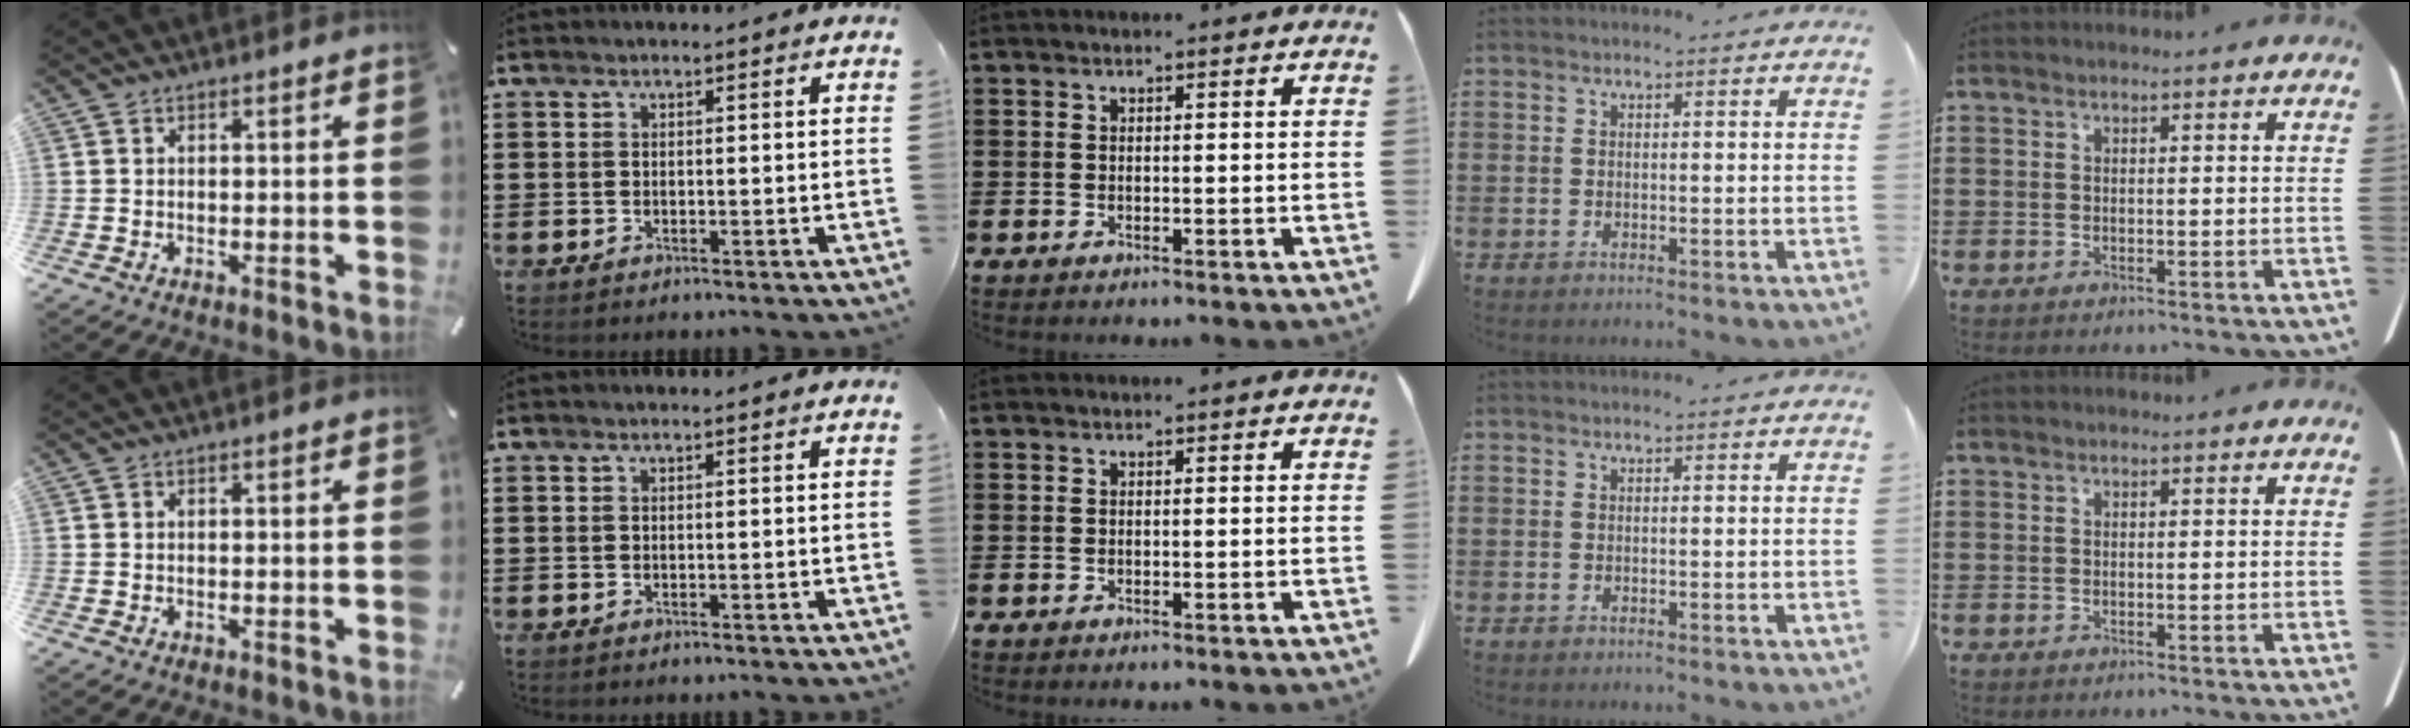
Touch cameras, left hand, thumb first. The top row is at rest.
{}